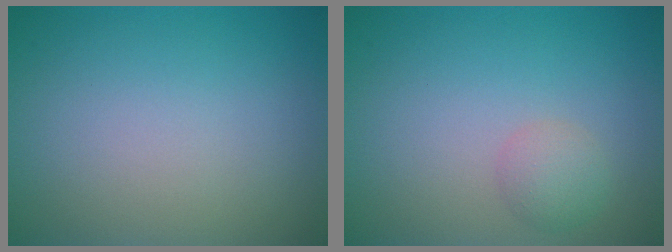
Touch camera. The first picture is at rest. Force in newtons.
{"total": 1.7, "press": 1.7, "slide": 0.1}